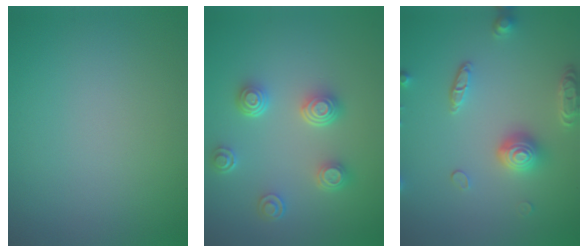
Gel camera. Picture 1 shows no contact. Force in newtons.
{"total": 4.1, "press": 3.2, "slide": 2.6}
{"total": 4.2, "press": 3.5, "slide": 2.3}